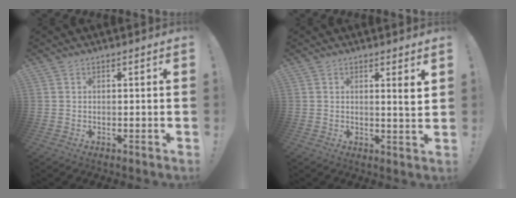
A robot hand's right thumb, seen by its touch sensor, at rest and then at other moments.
{"total": 3.5, "force": [1.7, -0.2, 3.0], "torque": [-0.028, -0.019, 0.021]}